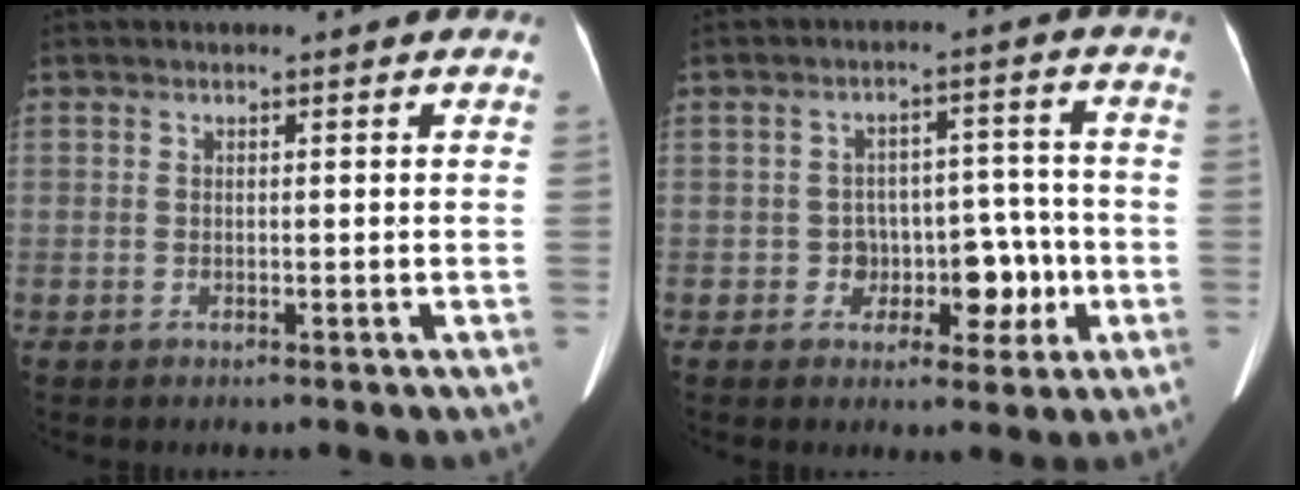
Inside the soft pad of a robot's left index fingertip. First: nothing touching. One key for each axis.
{"total": 6.5, "fx": -2.2, "fy": 4.5, "fz": 4.1, "tx": -0.042, "ty": 0.028, "tz": -0.024}